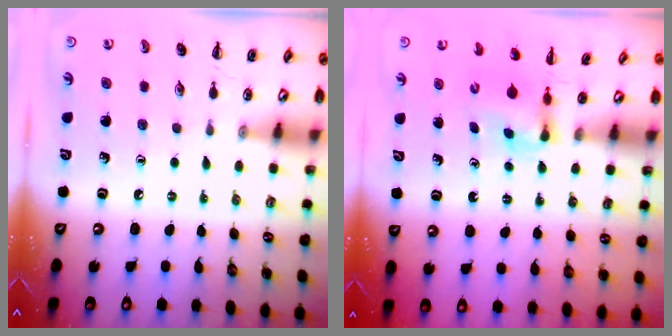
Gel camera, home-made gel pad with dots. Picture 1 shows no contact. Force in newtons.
{"total": 2.9, "press": 2.6, "slide": 1.2}